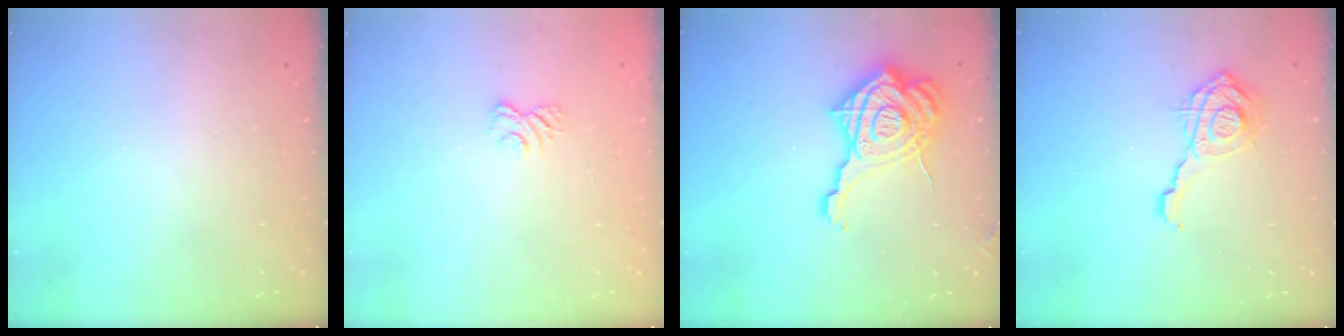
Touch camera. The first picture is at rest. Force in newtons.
{"total": 2.5, "press": 2.2, "slide": 1.2}
{"total": 23.7, "press": 23.6, "slide": 2.4}
{"total": 13.5, "press": 13.4, "slide": 1.9}